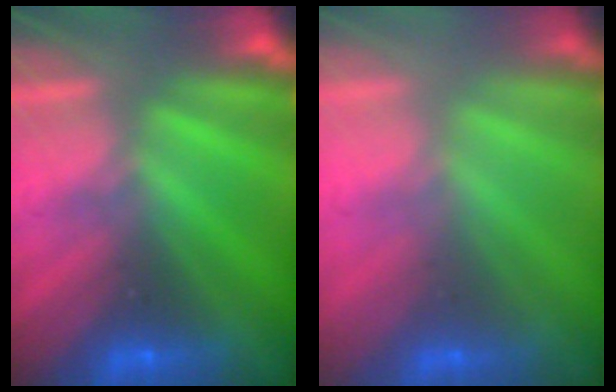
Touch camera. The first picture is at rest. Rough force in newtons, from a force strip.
{"total": 2.0}